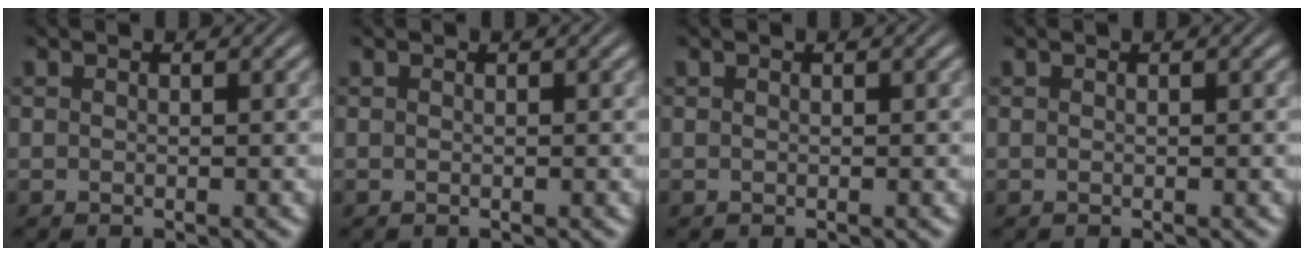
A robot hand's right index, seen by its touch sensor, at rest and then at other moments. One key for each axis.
{"total": 0.0}
{"total": 0.0}
{"total": 0.0}